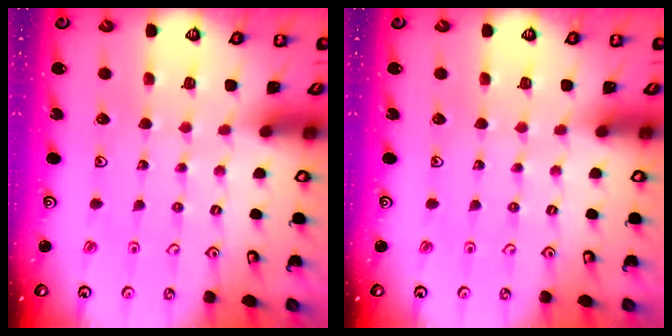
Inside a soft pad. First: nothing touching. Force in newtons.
{"total": 0.0}